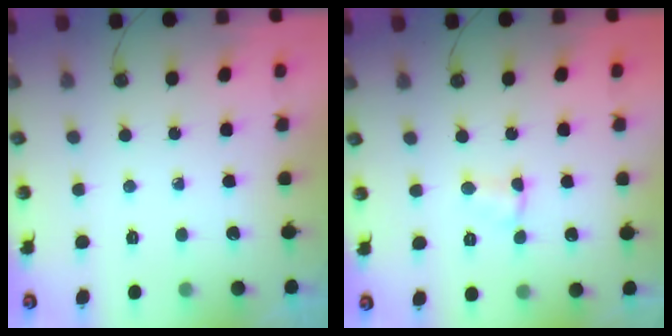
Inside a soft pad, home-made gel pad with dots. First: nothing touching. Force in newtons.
{"total": 2.6, "press": 2.6, "slide": 0.4}